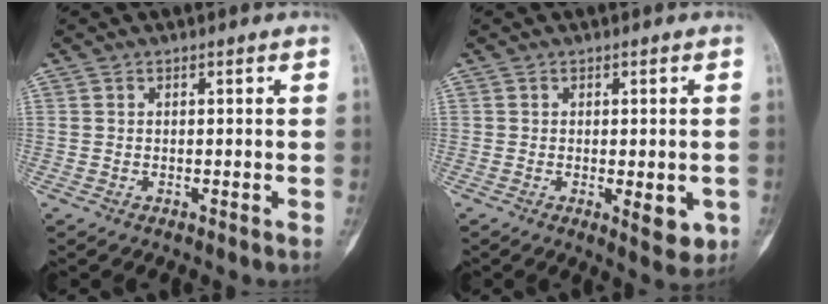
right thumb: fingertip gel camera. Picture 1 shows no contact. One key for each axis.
{"total": 5.5, "fx": -1.4, "fy": 2.2, "fz": 4.9, "tx": -0.048, "ty": -0.008, "tz": -0.013}